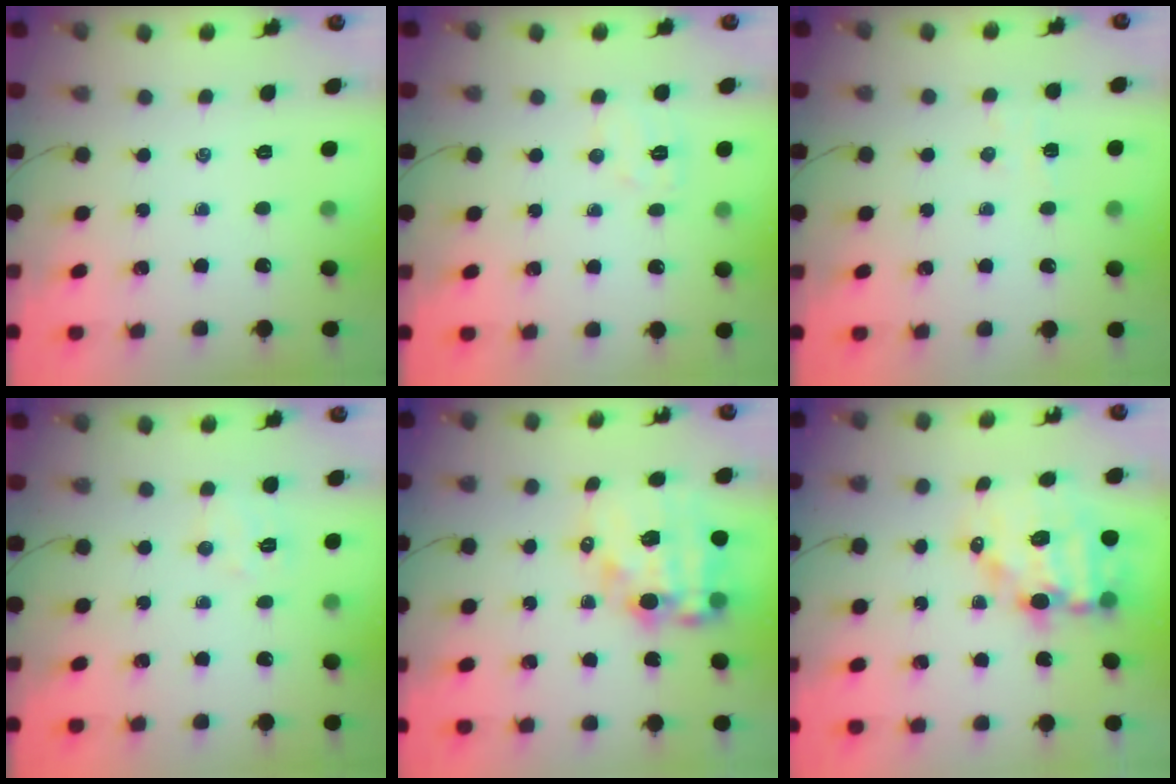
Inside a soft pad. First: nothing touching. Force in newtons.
{"total": 5.7, "press": 5.6, "slide": 1.2}
{"total": 4.2, "press": 4.1, "slide": 0.9}
{"total": 6.0, "press": 5.9, "slide": 1.2}
{"total": 13.2, "press": 12.8, "slide": 3.2}
{"total": 12.0, "press": 11.5, "slide": 3.1}